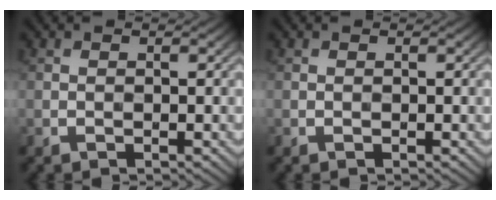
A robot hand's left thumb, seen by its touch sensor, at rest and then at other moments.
{"total": 0.0}